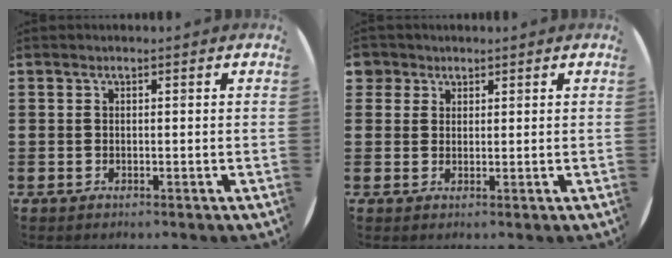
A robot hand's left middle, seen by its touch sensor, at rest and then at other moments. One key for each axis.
{"total": 2.2, "fx": 1.6, "fy": 1.6, "fz": 0.0, "tx": 0.001, "ty": 0.004, "tz": 0.030}